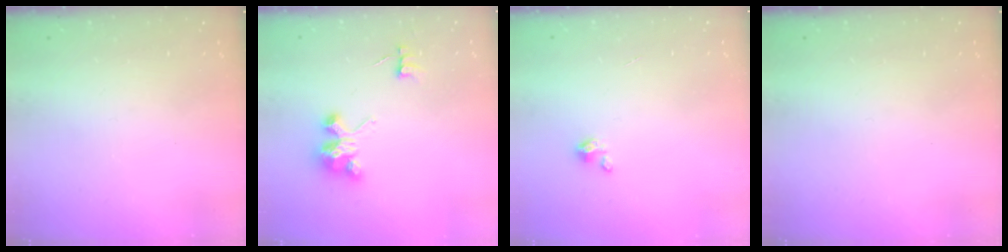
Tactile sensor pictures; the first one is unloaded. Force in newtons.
{"total": 3.6, "press": 3.6, "slide": 0.0}
{"total": 2.0, "press": 1.9, "slide": 0.3}
{"total": 0.0}